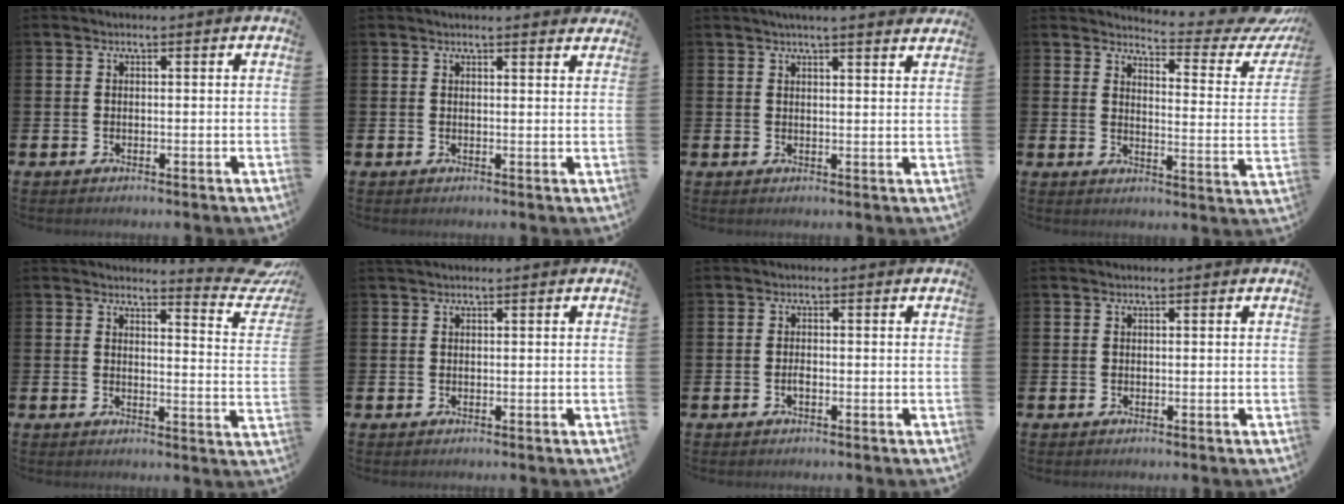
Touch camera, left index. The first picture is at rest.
{"total": 1.8, "force": [1.8, 0.0, 0.1], "torque": [0.003, -0.009, 0.031]}
{"total": 3.4, "force": [3.3, -0.4, 0.8], "torque": [-0.013, -0.016, 0.058]}
{"total": 5.2, "force": [4.7, 1.0, 2.0], "torque": [-0.035, -0.049, 0.070]}
{"total": 4.5, "force": [4.2, 0.8, 1.2], "torque": [-0.001, -0.051, 0.062]}
{"total": 0.5, "force": [0.5, 0.0, 0.2], "torque": [-0.004, 0.002, 0.009]}
{"total": 1.1, "force": [-0.4, 0.4, 0.9], "torque": [-0.015, -0.003, -0.008]}
{"total": 0.0}